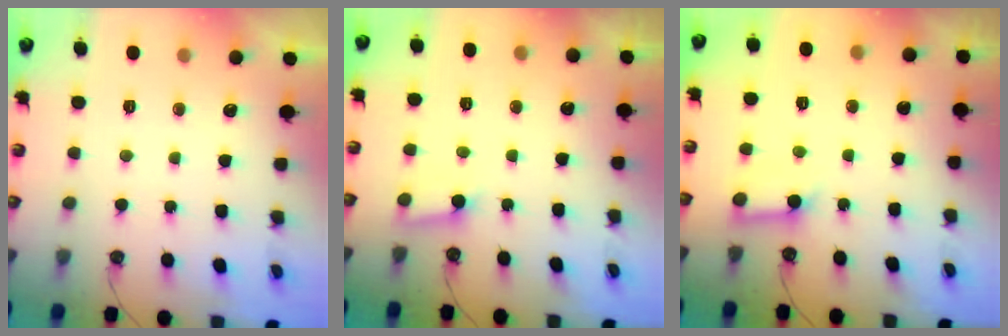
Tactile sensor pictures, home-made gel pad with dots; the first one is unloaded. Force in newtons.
{"total": 3.0, "press": 2.9, "slide": 0.3}
{"total": 6.8, "press": 6.8, "slide": 0.7}